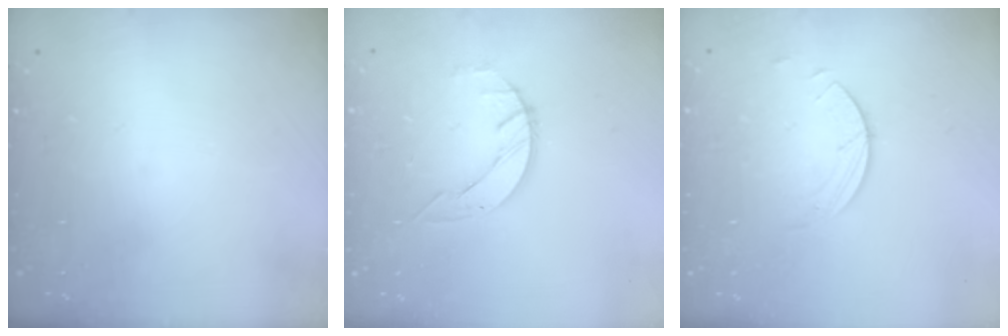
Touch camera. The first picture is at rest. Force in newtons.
{"total": 2.7, "press": 2.7, "slide": 0.3}
{"total": 2.0, "press": 2.0, "slide": 0.2}